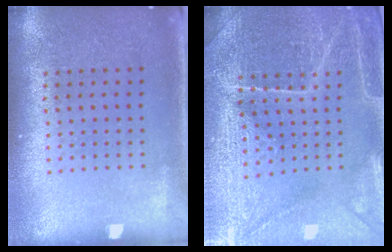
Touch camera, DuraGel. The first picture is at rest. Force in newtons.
{"total": 4.3, "press": 4.2, "slide": 0.9}